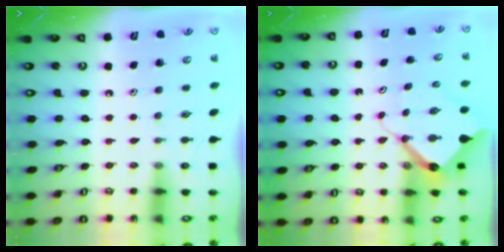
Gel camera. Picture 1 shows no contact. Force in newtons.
{"total": 7.5, "press": 7.5, "slide": 0.6}